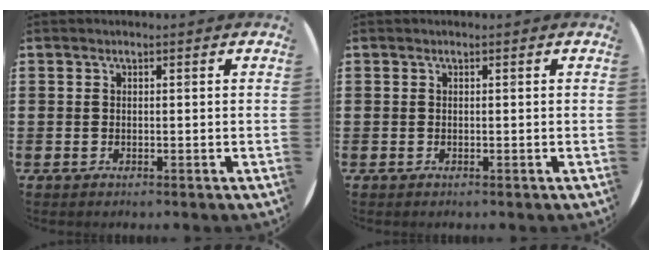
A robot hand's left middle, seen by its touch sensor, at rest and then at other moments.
{"total": 0.0}